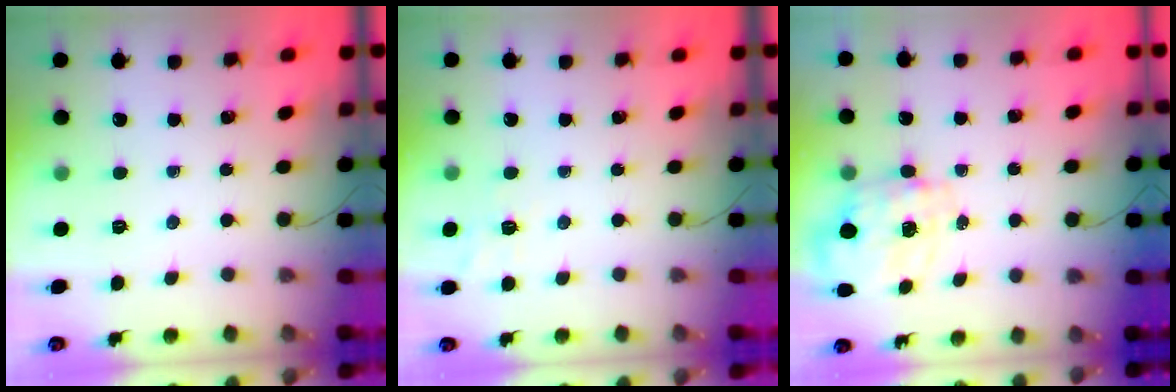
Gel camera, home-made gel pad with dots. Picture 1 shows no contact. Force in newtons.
{"total": 6.9, "press": 6.6, "slide": 2.1}
{"total": 2.7, "press": 2.6, "slide": 0.9}